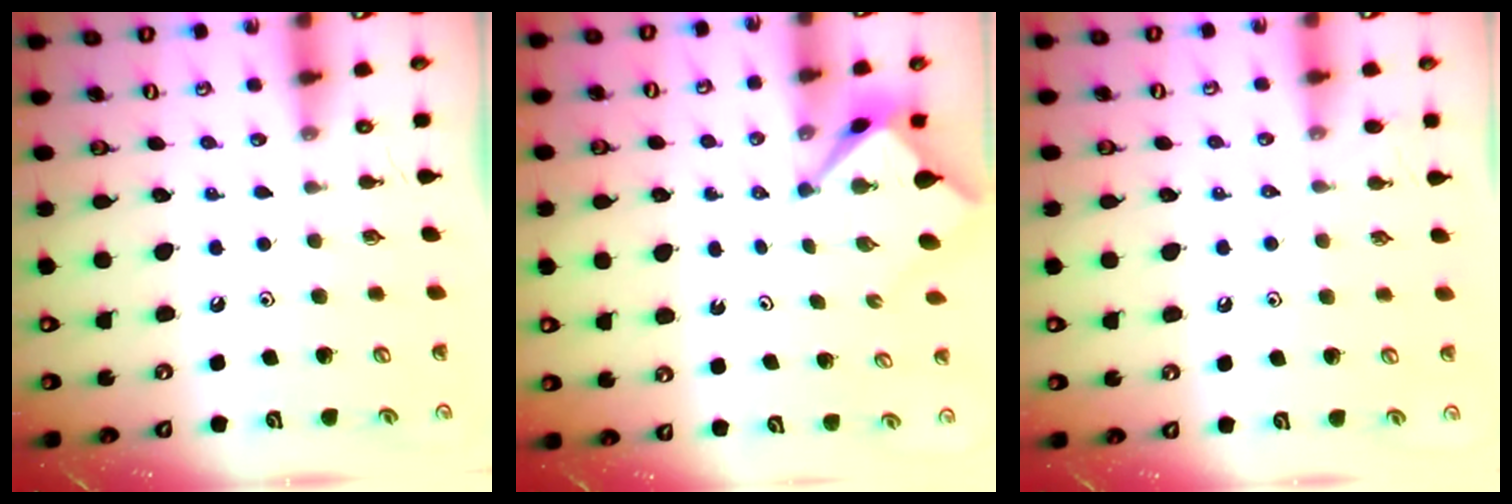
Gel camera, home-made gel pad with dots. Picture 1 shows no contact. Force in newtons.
{"total": 2.6, "press": 2.6, "slide": 0.3}
{"total": 5.7, "press": 5.6, "slide": 0.7}